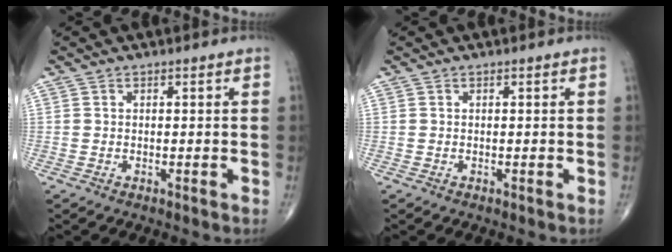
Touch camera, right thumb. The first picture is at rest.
{"total": 0.0}